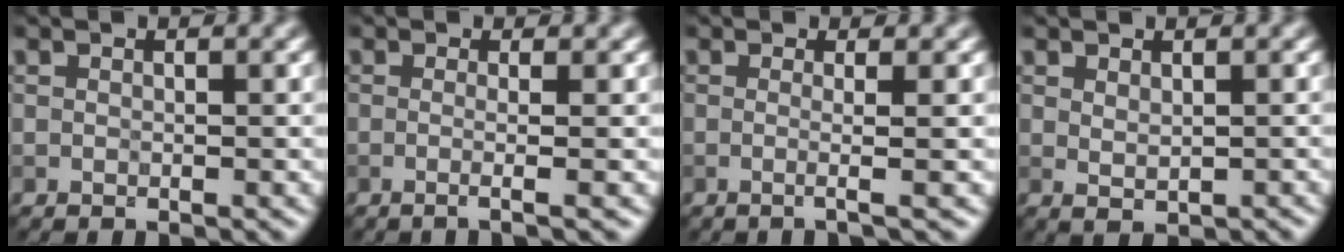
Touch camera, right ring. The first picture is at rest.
{"total": 3.0, "force": [0.3, 1.4, 2.6], "torque": [-0.018, -0.001, -0.027]}
{"total": 2.8, "force": [0.3, 1.1, 2.5], "torque": [-0.022, 0.001, -0.029]}
{"total": 1.1, "force": [0.3, 0.5, 0.9], "torque": [-0.016, -0.003, 0.011]}